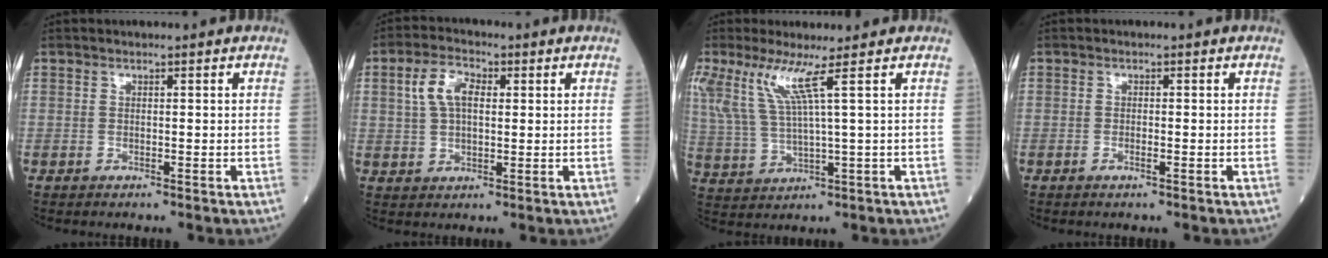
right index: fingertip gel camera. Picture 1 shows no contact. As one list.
[{"total": 6.0, "force": [1.7, 3.2, 4.9], "torque": [-0.106, 0.017, 0.032]}, {"total": 7.9, "force": [4.3, -0.8, 6.6], "torque": [-0.151, 0.006, 0.097]}, {"total": 0.9, "force": [-0.3, 0.1, 0.8], "torque": [-0.019, 0.000, -0.002]}]